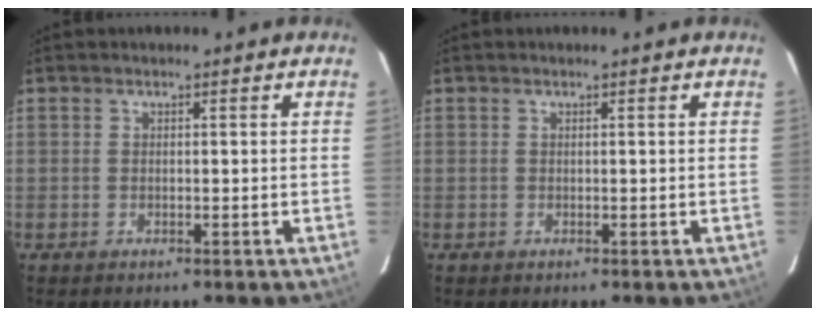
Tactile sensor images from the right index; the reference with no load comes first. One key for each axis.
{"total": 0.0}